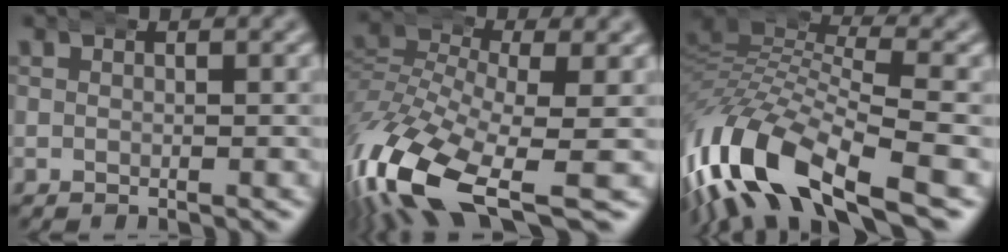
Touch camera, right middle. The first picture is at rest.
{"total": 9.5, "force": [-4.5, 4.8, 6.8], "torque": [-0.176, -0.054, -0.054]}
{"total": 12.1, "force": [-4.4, 6.9, 8.8], "torque": [-0.220, -0.048, -0.057]}